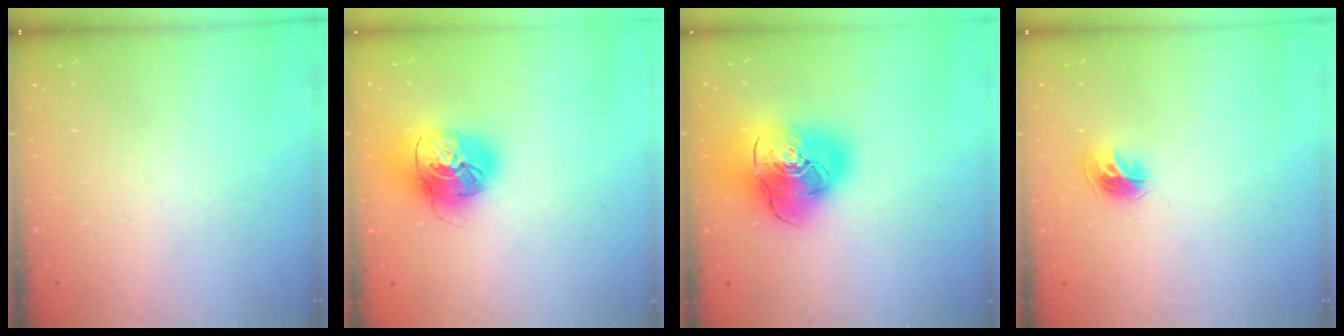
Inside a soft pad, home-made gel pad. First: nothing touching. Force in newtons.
{"total": 16.2, "press": 16.1, "slide": 2.0}
{"total": 22.5, "press": 22.3, "slide": 3.4}
{"total": 8.0, "press": 8.0, "slide": 0.7}